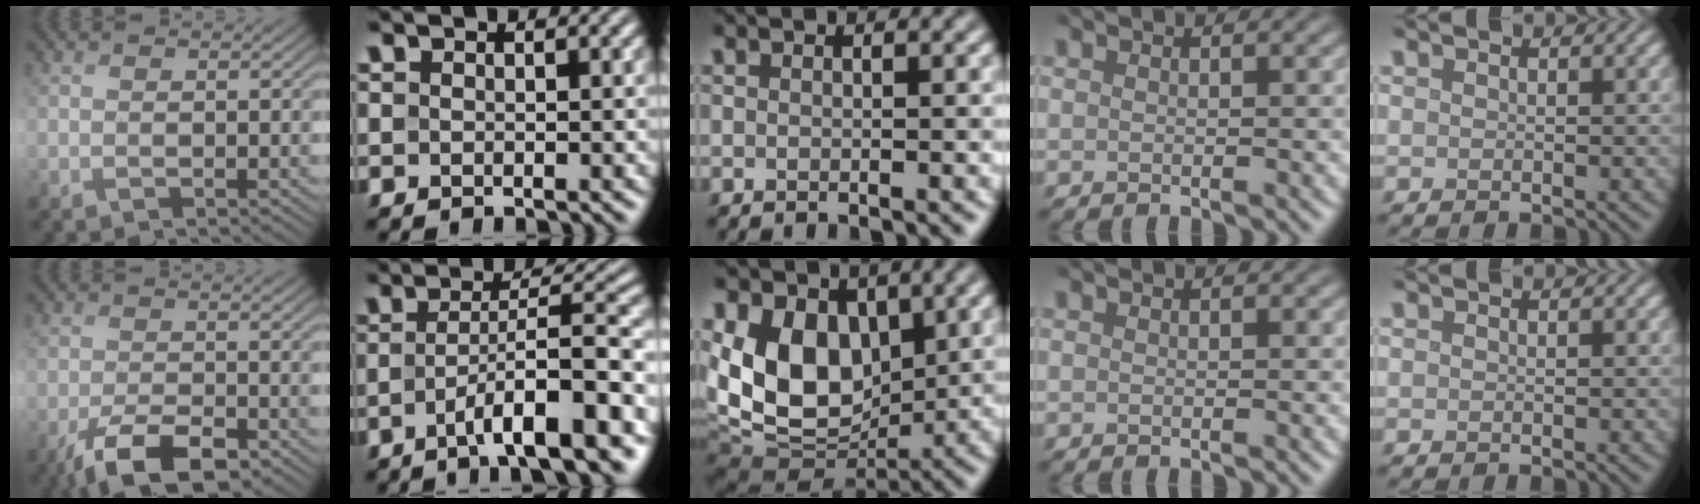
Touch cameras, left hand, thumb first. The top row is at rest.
{"thumb": {"total": 7.2, "force": [-4.4, 3.3, 4.6], "torque": [-0.074, -0.006, -0.080]}, "index": {"total": 9.4, "force": [-4.0, 2.0, 8.2], "torque": [-0.113, 0.012, -0.065]}, "middle": {"total": 10.1, "force": [1.7, 7.0, 7.1], "torque": [-0.133, -0.015, 0.028]}}